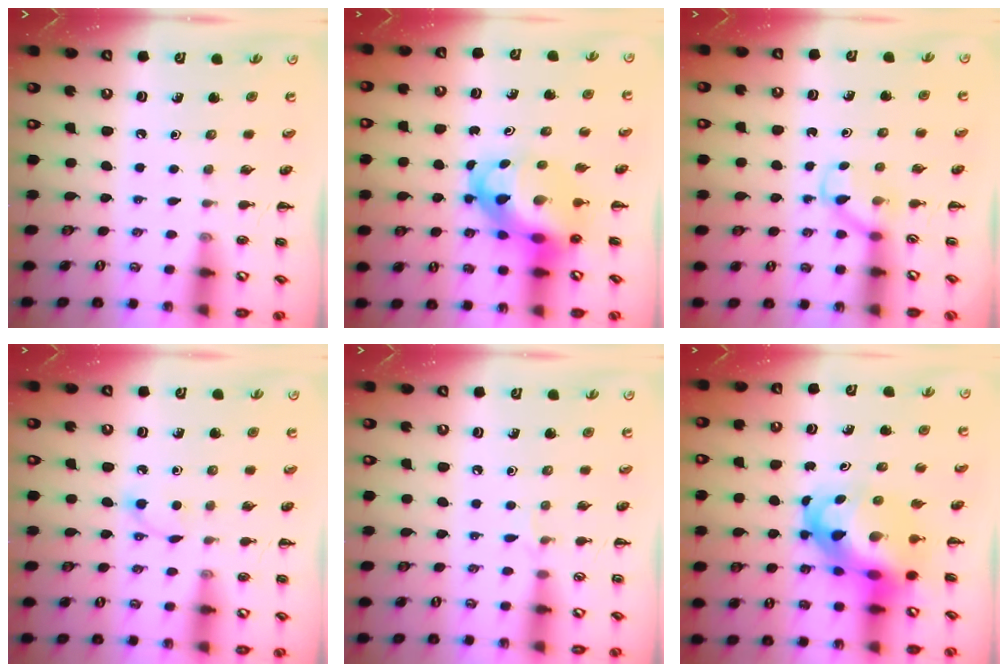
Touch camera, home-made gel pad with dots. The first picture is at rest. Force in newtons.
{"total": 9.7, "press": 9.3, "slide": 2.8}
{"total": 3.1, "press": 2.9, "slide": 1.3}
{"total": 2.8, "press": 2.7, "slide": 0.9}
{"total": 3.8, "press": 3.5, "slide": 1.5}
{"total": 11.8, "press": 11.4, "slide": 3.2}